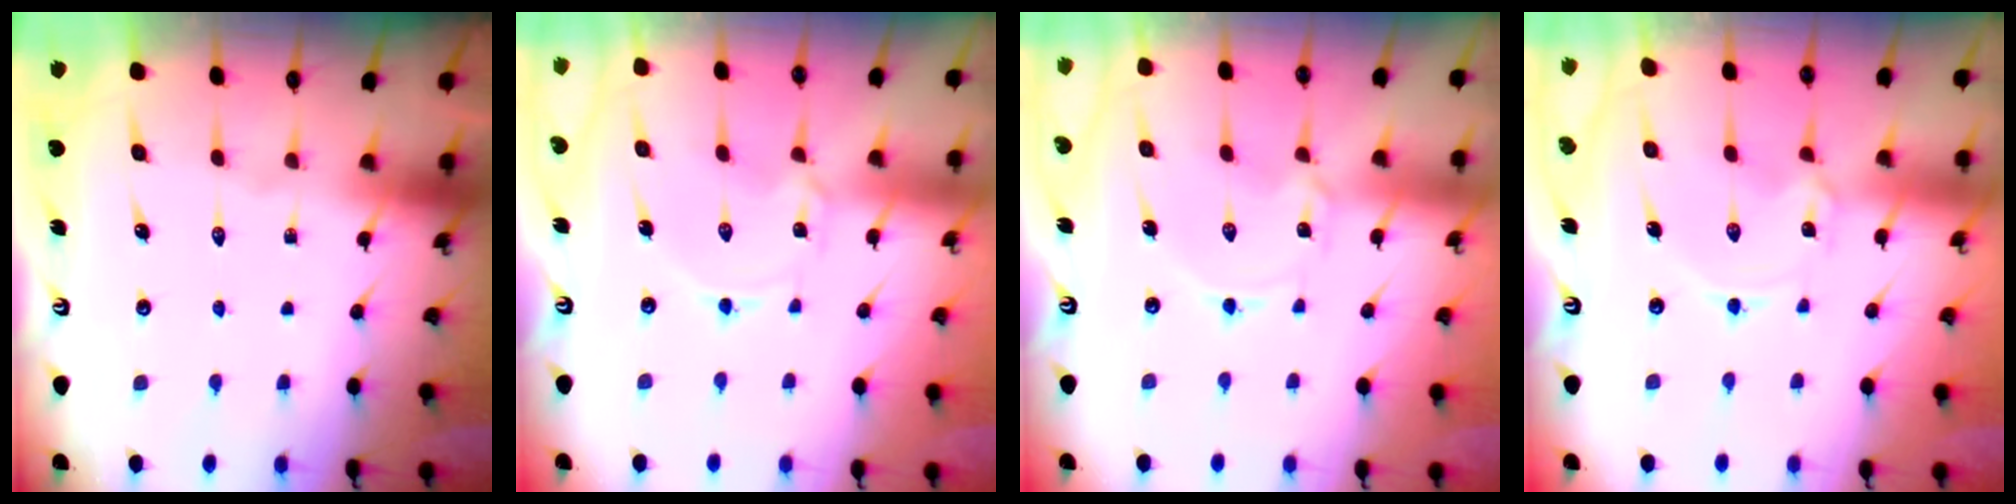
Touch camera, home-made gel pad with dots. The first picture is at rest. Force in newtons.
{"total": 1.2, "press": 1.2, "slide": 0.2}
{"total": 1.2, "press": 1.2, "slide": 0.2}
{"total": 1.4, "press": 1.4, "slide": 0.1}